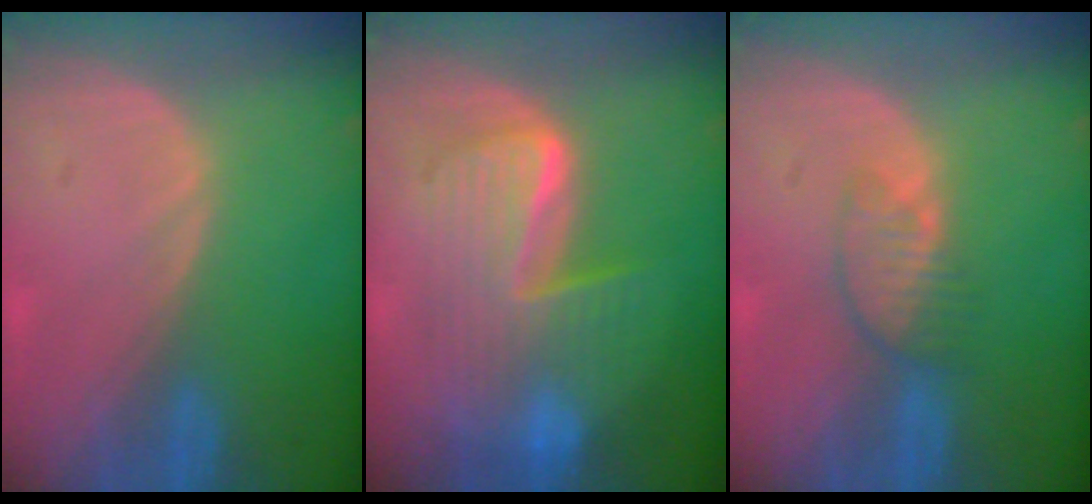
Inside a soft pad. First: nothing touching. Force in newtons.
{"total": 9.0, "press": 9.0, "slide": 0.6}
{"total": 3.8, "press": 3.3, "slide": 1.8}